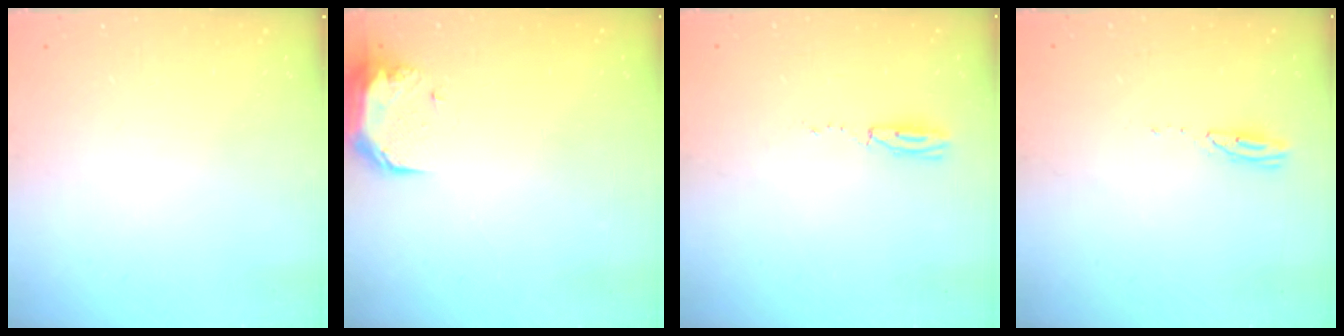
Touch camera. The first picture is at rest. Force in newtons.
{"total": 11.4, "press": 9.6, "slide": 6.1}
{"total": 3.5, "press": 2.8, "slide": 2.2}
{"total": 3.2, "press": 3.2, "slide": 0.2}